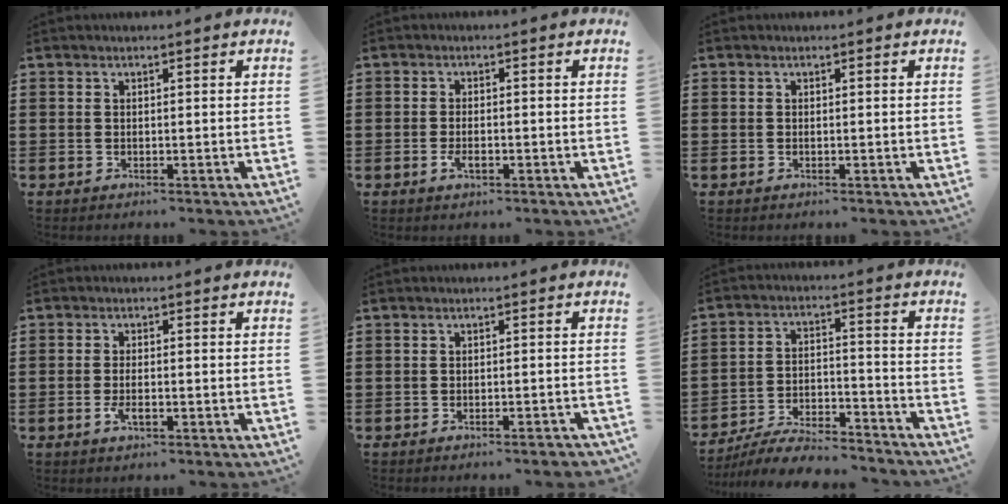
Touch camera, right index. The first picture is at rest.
{"total": 2.2, "force": [-0.8, 0.8, 1.9], "torque": [-0.044, -0.005, -0.015]}
{"total": 0.0}
{"total": 2.5, "force": [-1.0, 0.8, 2.2], "torque": [-0.048, -0.005, -0.019]}
{"total": 1.3, "force": [-1.2, 0.0, 0.5], "torque": [-0.011, -0.002, -0.022]}
{"total": 7.2, "force": [-6.9, 0.7, 2.0], "torque": [-0.038, 0.012, -0.133]}